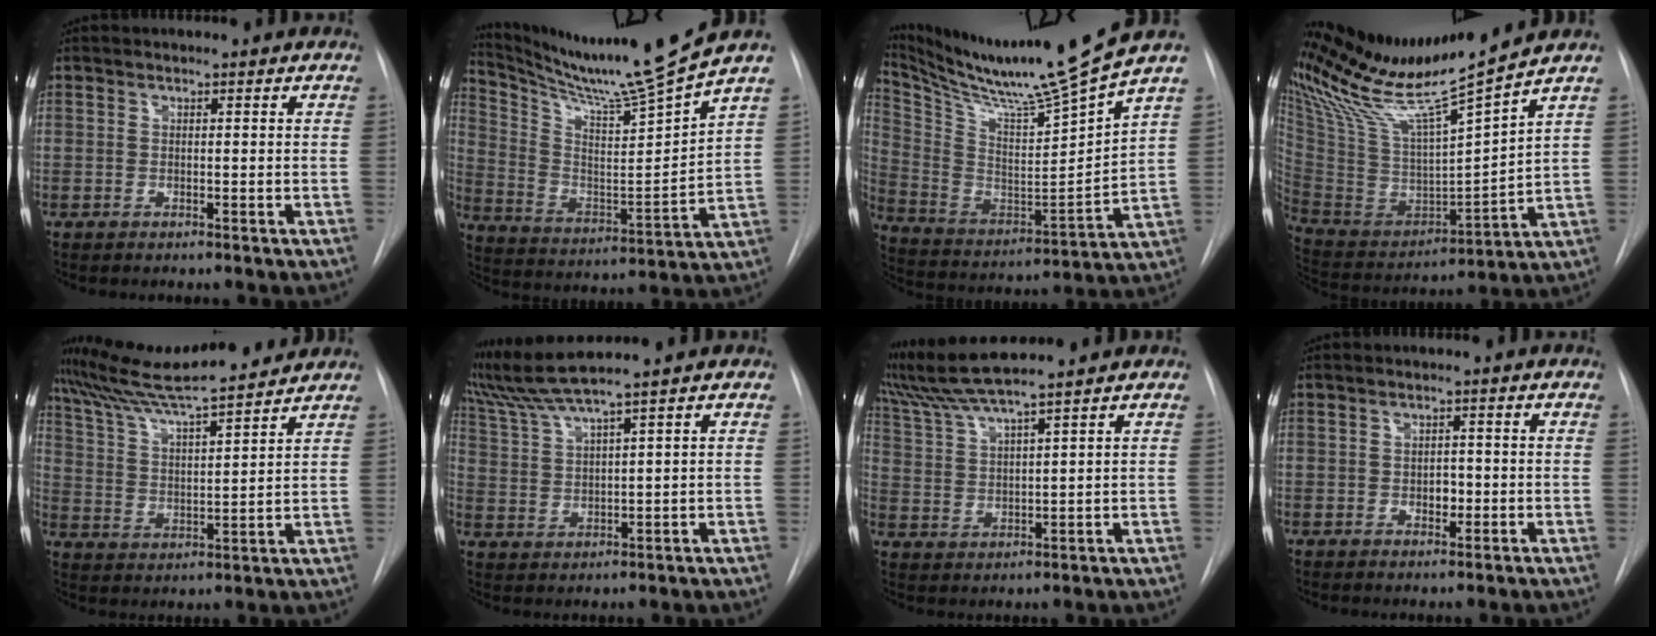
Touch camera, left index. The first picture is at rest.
{"total": 16.0, "force": [14.2, -2.8, 7.0], "torque": [-0.132, -0.050, 0.242]}
{"total": 20.6, "force": [17.4, -2.2, 10.7], "torque": [-0.199, -0.051, 0.296]}
{"total": 20.5, "force": [17.7, -1.5, 10.2], "torque": [-0.194, -0.046, 0.322]}
{"total": 16.1, "force": [14.7, 0.4, 6.6], "torque": [-0.120, 0.012, 0.242]}
{"total": 6.9, "force": [6.0, -2.3, 2.4], "torque": [-0.065, 0.002, 0.129]}
{"total": 9.4, "force": [8.3, -1.6, 4.1], "torque": [-0.085, 0.021, 0.160]}
{"total": 1.9, "force": [-0.4, 1.3, 1.3], "torque": [-0.017, 0.004, -0.004]}